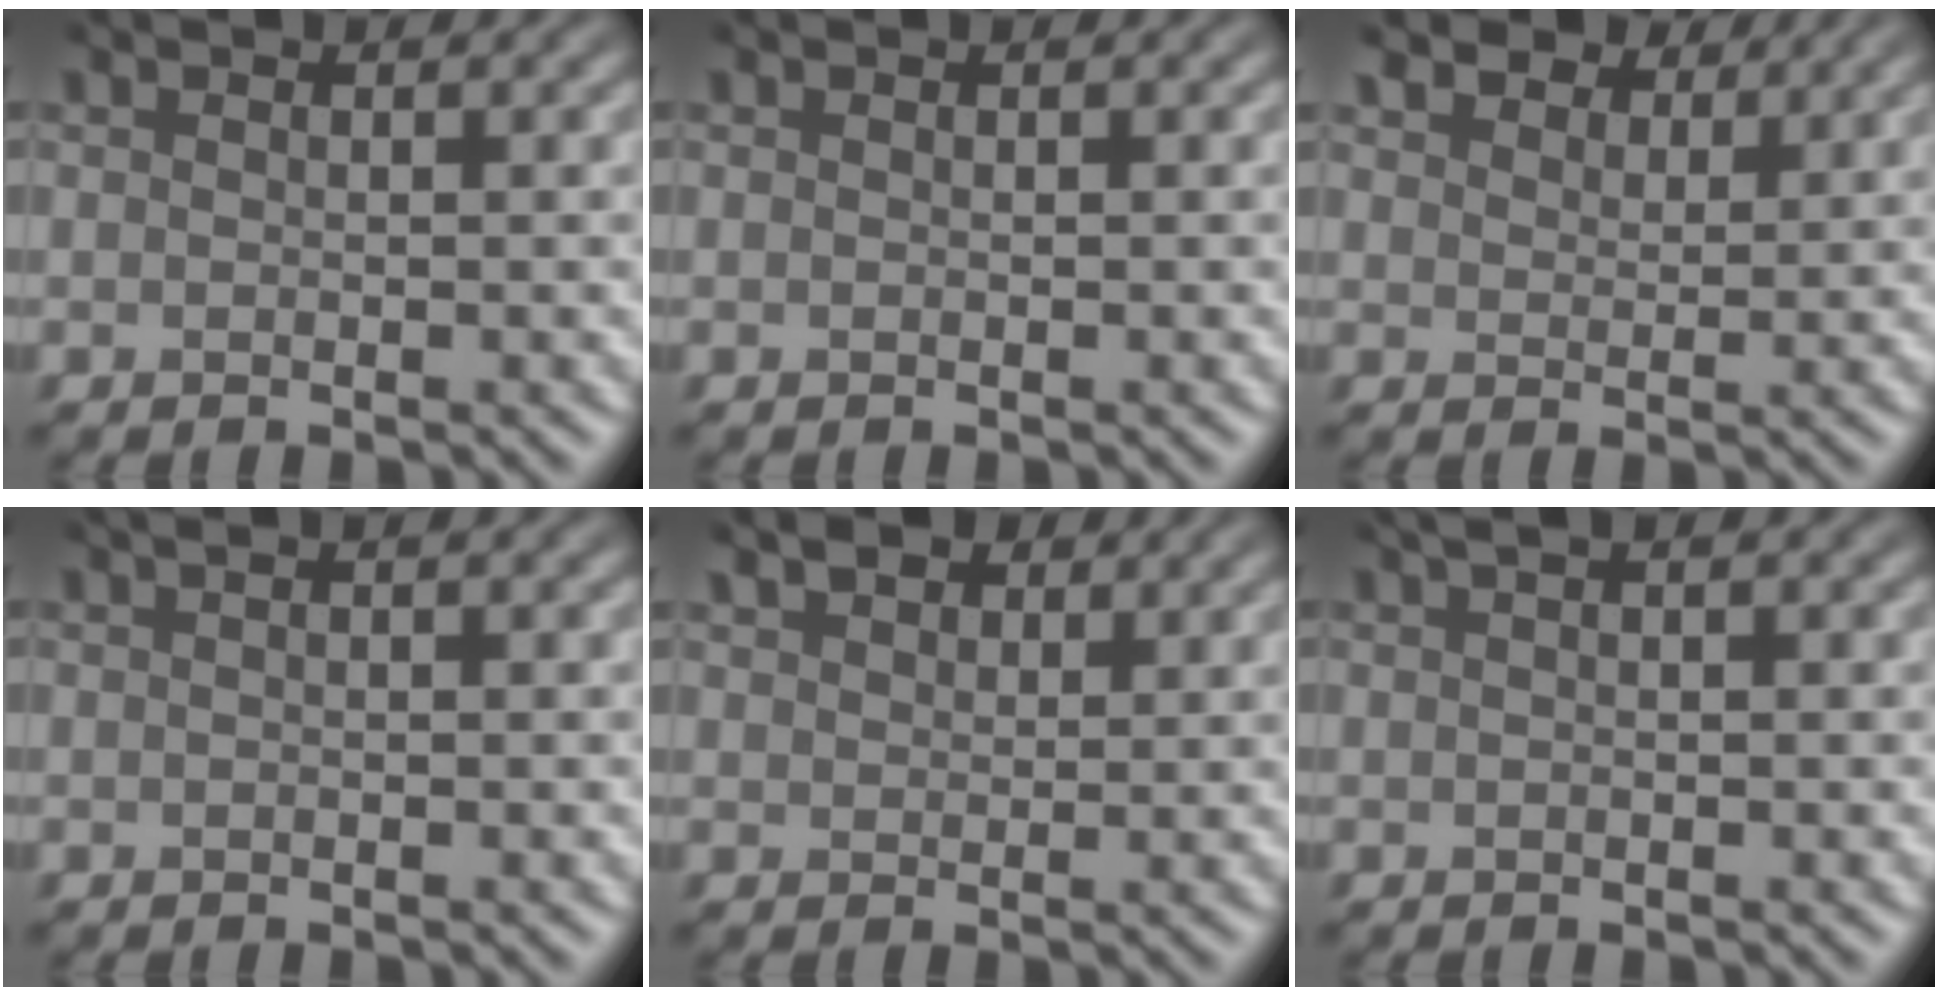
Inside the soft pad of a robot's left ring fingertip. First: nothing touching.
{"total": 0.0}
{"total": 5.5, "force": [4.7, 2.2, 1.8], "torque": [-0.043, -0.004, 0.084]}
{"total": 1.6, "force": [0.6, 0.6, 1.4], "torque": [-0.016, -0.003, 0.000]}
{"total": 2.3, "force": [1.8, 1.2, 0.9], "torque": [-0.021, 0.004, 0.033]}
{"total": 2.1, "force": [1.0, 0.6, 1.8], "torque": [-0.026, 0.002, 0.010]}